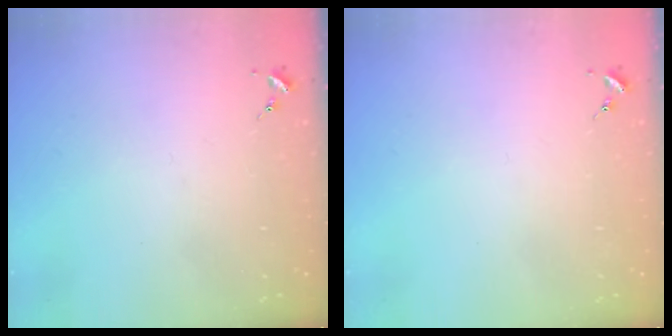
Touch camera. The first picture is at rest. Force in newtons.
{"total": 0.0}